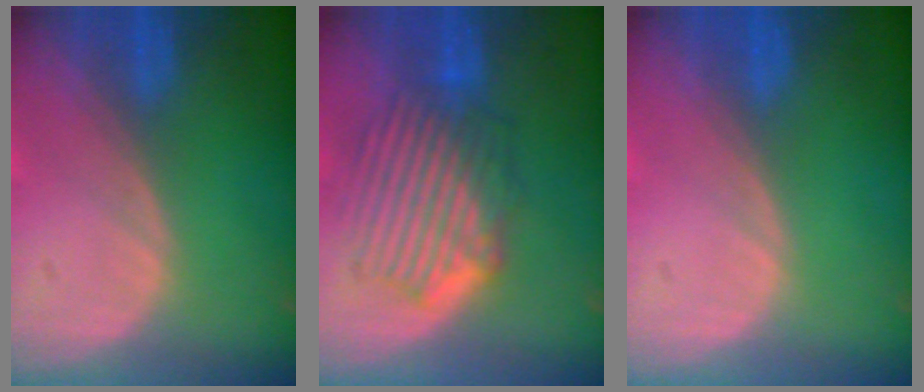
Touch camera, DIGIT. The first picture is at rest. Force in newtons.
{"total": 9.0, "press": 8.2, "slide": 3.6}
{"total": 0.0}